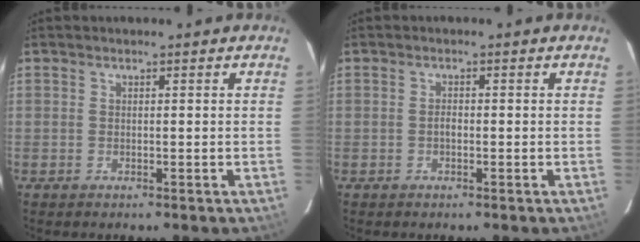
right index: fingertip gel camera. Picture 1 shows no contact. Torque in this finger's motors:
{"motor_torque": [0.36, -0.06, 0.14, 0.04]}